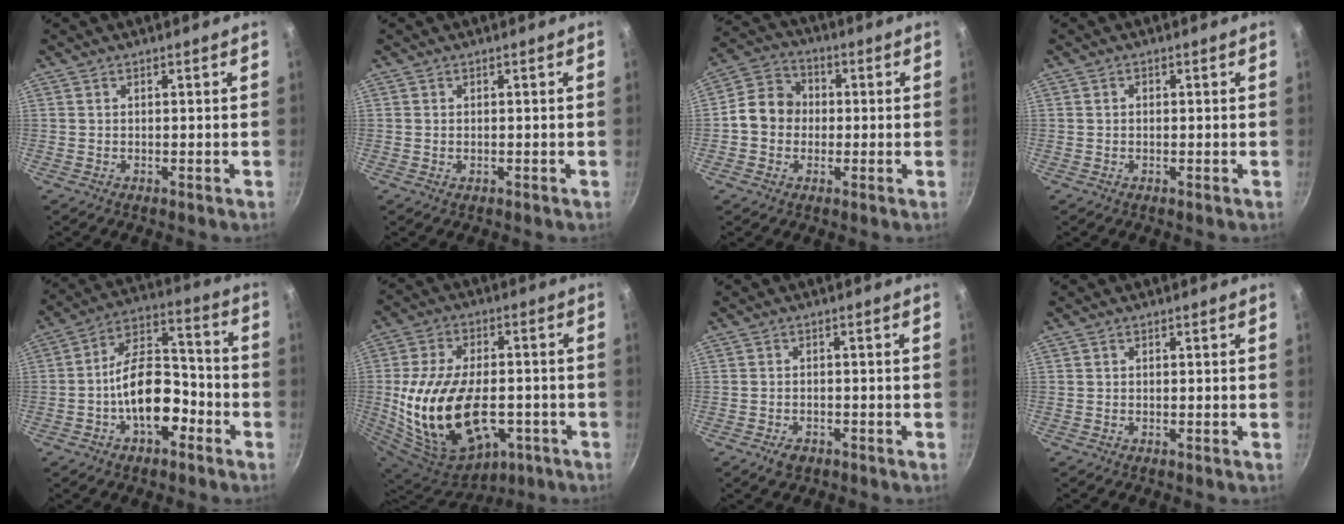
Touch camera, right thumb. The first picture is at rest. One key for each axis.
{"total": 0.7, "fx": -0.1, "fy": 0.5, "fz": 0.5, "tx": -0.007, "ty": 0.001, "tz": -0.002}
{"total": 8.9, "fx": -0.5, "fy": 7.8, "fz": 4.4, "tx": -0.044, "ty": 0.021, "tz": -0.030}
{"total": 0.7, "fx": 0.0, "fy": 0.6, "fz": 0.4, "tx": -0.005, "ty": 0.005, "tz": 0.000}
{"total": 14.5, "fx": -5.0, "fy": 8.4, "fz": 10.8, "tx": -0.138, "ty": 0.067, "tz": -0.090}
{"total": 24.8, "fx": -4.9, "fy": 15.1, "fz": 19.1, "tx": -0.348, "ty": 0.014, "tz": -0.063}
{"total": 3.0, "fx": -1.8, "fy": 1.8, "fz": 1.5, "tx": -0.026, "ty": 0.014, "tz": -0.026}
{"total": 0.0}